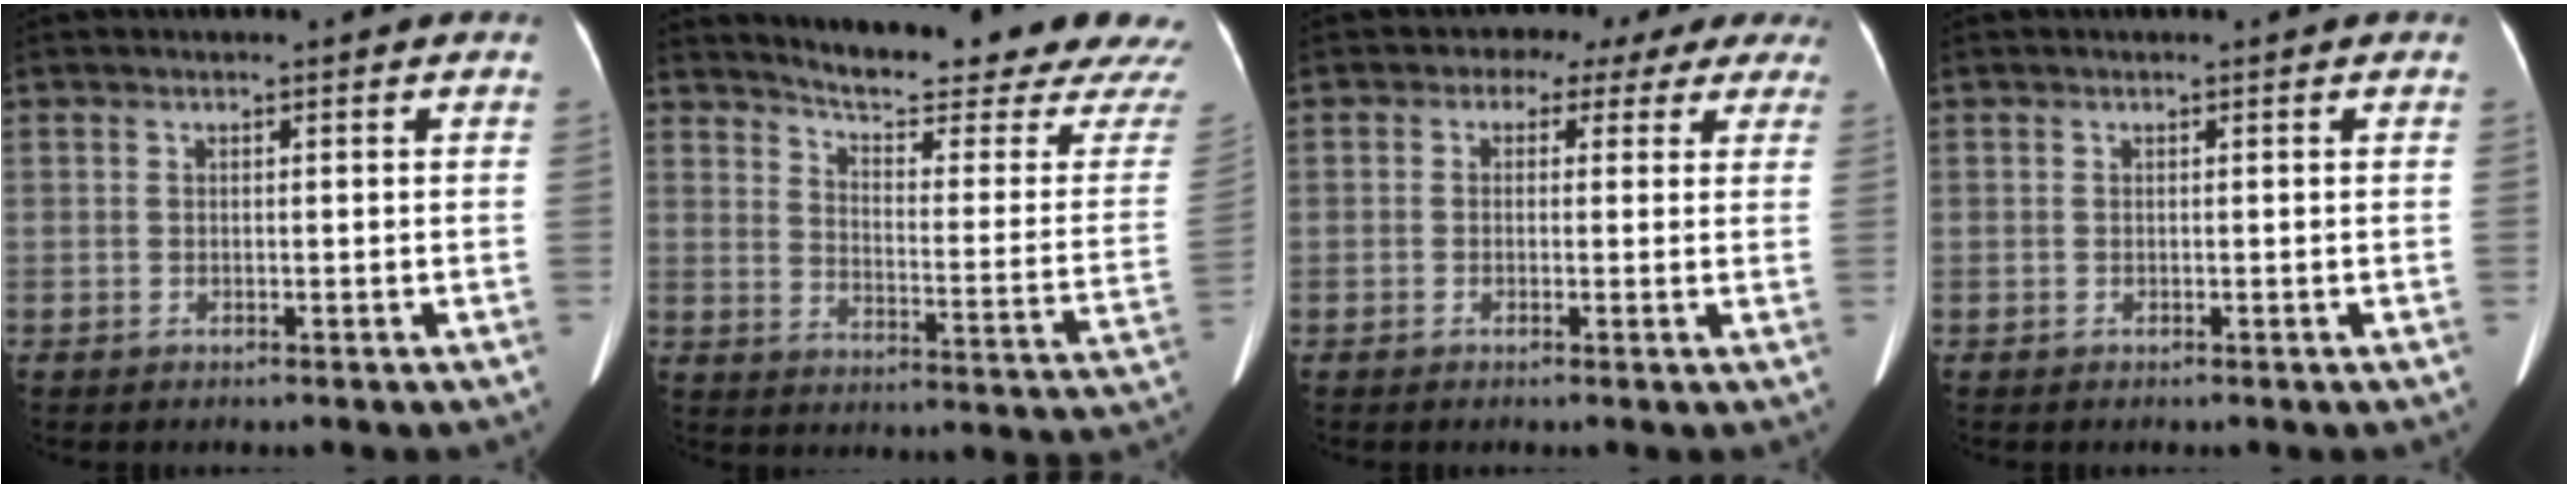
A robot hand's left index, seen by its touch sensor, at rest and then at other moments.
{"total": 24.1, "force": [22.6, 0.5, 8.2], "torque": [-0.120, -0.115, 0.277]}
{"total": 7.2, "force": [4.6, 4.8, 2.7], "torque": [-0.020, 0.032, 0.036]}
{"total": 0.0}